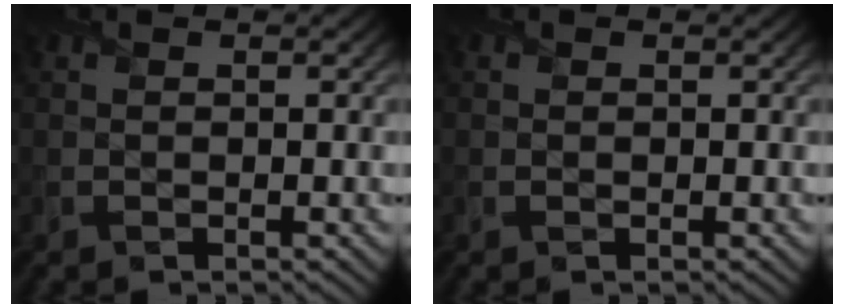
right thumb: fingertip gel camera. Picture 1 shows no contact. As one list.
[{"total": 0.0}]